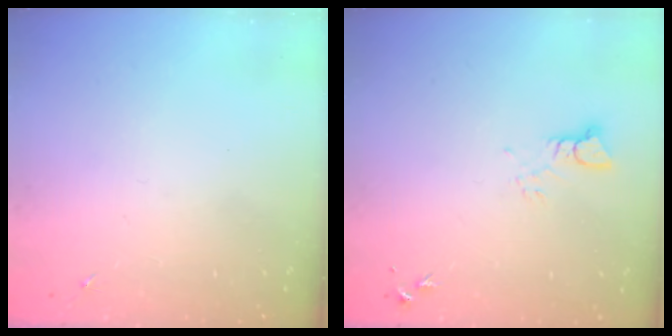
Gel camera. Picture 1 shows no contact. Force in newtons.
{"total": 3.3, "press": 3.3, "slide": 0.4}